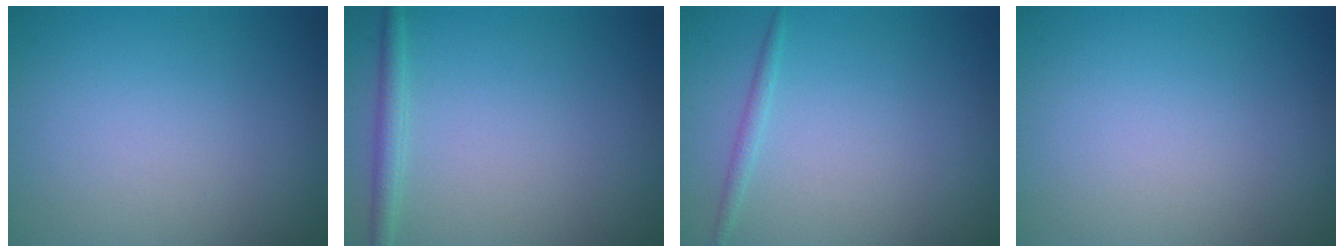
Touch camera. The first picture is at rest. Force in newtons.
{"total": 1.6, "press": 1.6, "slide": 0.1}
{"total": 0.9, "press": 0.9, "slide": 0.1}
{"total": 0.0}